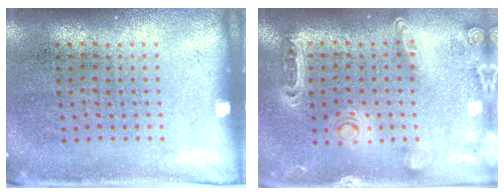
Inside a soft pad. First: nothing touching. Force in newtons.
{"total": 1.4, "press": 1.3, "slide": 0.4}